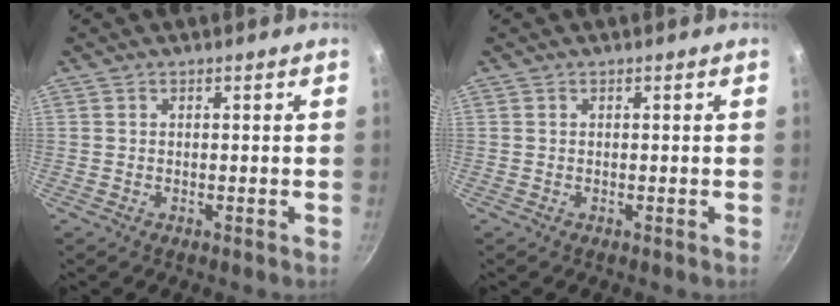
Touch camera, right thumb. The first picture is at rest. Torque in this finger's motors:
{"motor_torque": [-0.07, -0.07, 0.01, -0.01, 0.00]}